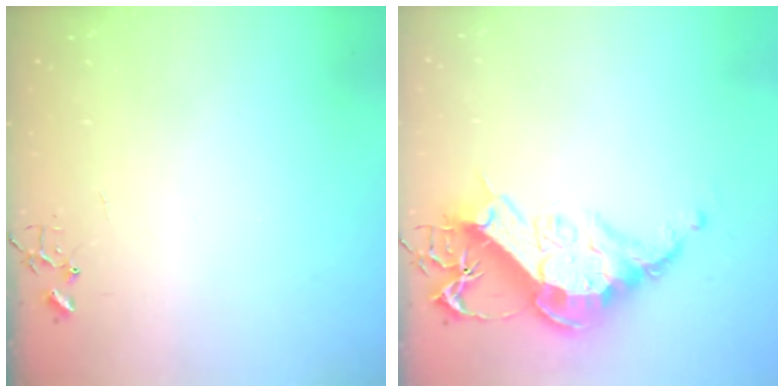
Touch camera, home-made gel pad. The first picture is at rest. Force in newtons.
{"total": 17.7, "press": 17.6, "slide": 1.5}